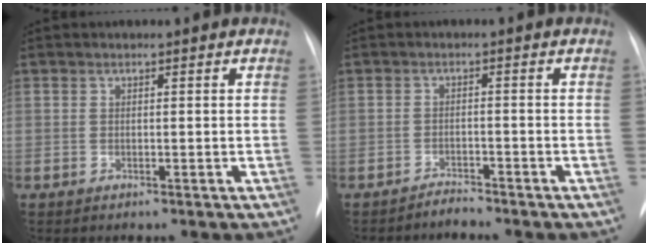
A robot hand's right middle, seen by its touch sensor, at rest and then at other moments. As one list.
[{"total": 1.9, "force": [-1.9, 0.1, -0.2], "torque": [0.005, -0.007, -0.029]}]